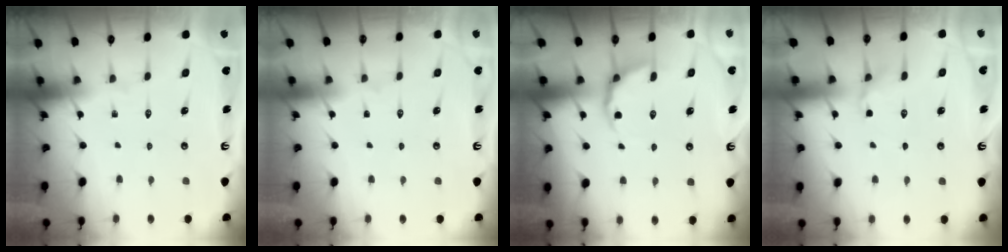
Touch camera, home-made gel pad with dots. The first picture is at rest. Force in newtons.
{"total": 1.6, "press": 1.6, "slide": 0.1}
{"total": 3.6, "press": 2.7, "slide": 2.3}
{"total": 4.5, "press": 4.3, "slide": 1.4}